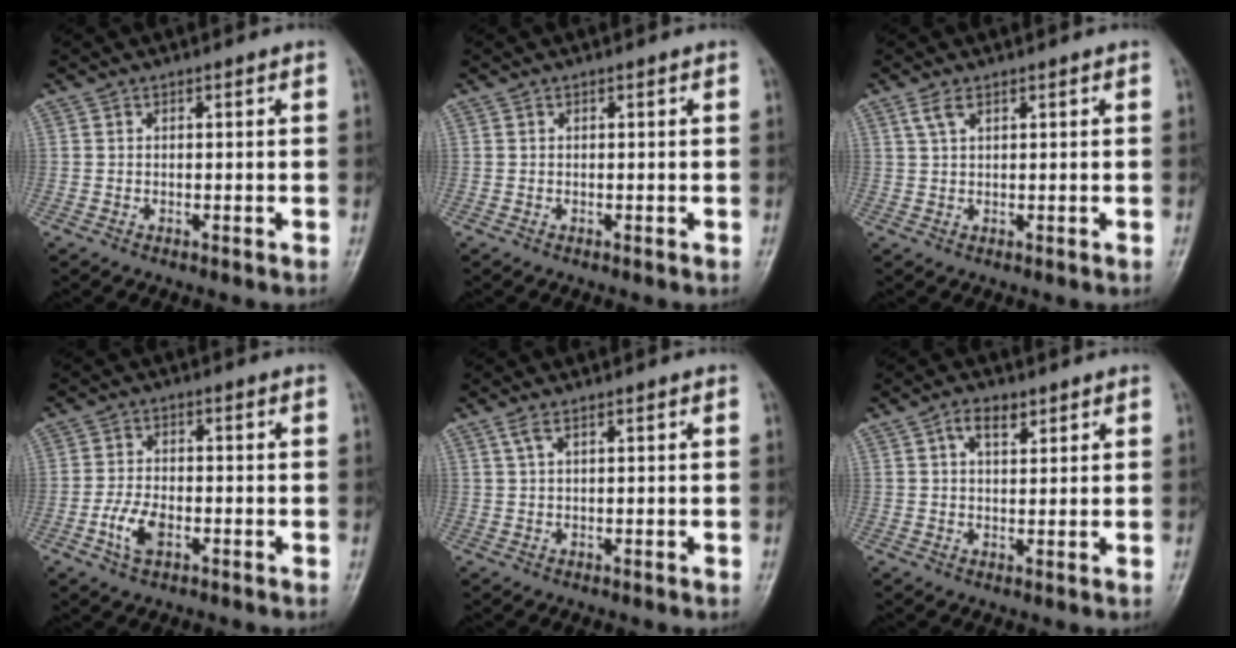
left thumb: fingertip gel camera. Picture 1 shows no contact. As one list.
[{"total": 0.0}, {"total": 2.1, "force": [1.2, 0.9, 1.5], "torque": [-0.036, 0.006, 0.032]}, {"total": 5.3, "force": [-2.2, 2.9, 3.9], "torque": [-0.080, 0.010, -0.043]}, {"total": 1.4, "force": [0.8, 0.2, 1.1], "torque": [-0.033, 0.008, 0.024]}, {"total": 4.0, "force": [2.1, 2.0, 2.7], "torque": [-0.037, -0.006, 0.035]}]